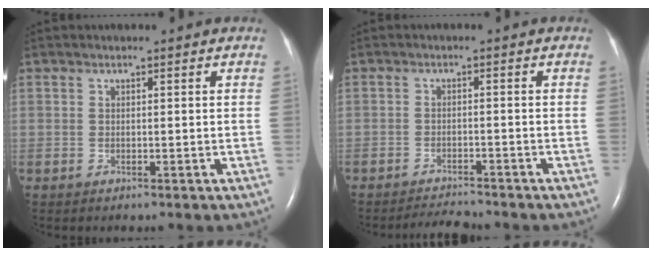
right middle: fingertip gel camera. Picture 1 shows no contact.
{"total": 3.2, "force": [-3.2, -0.3, 0.1], "torque": [-0.010, -0.018, -0.052]}